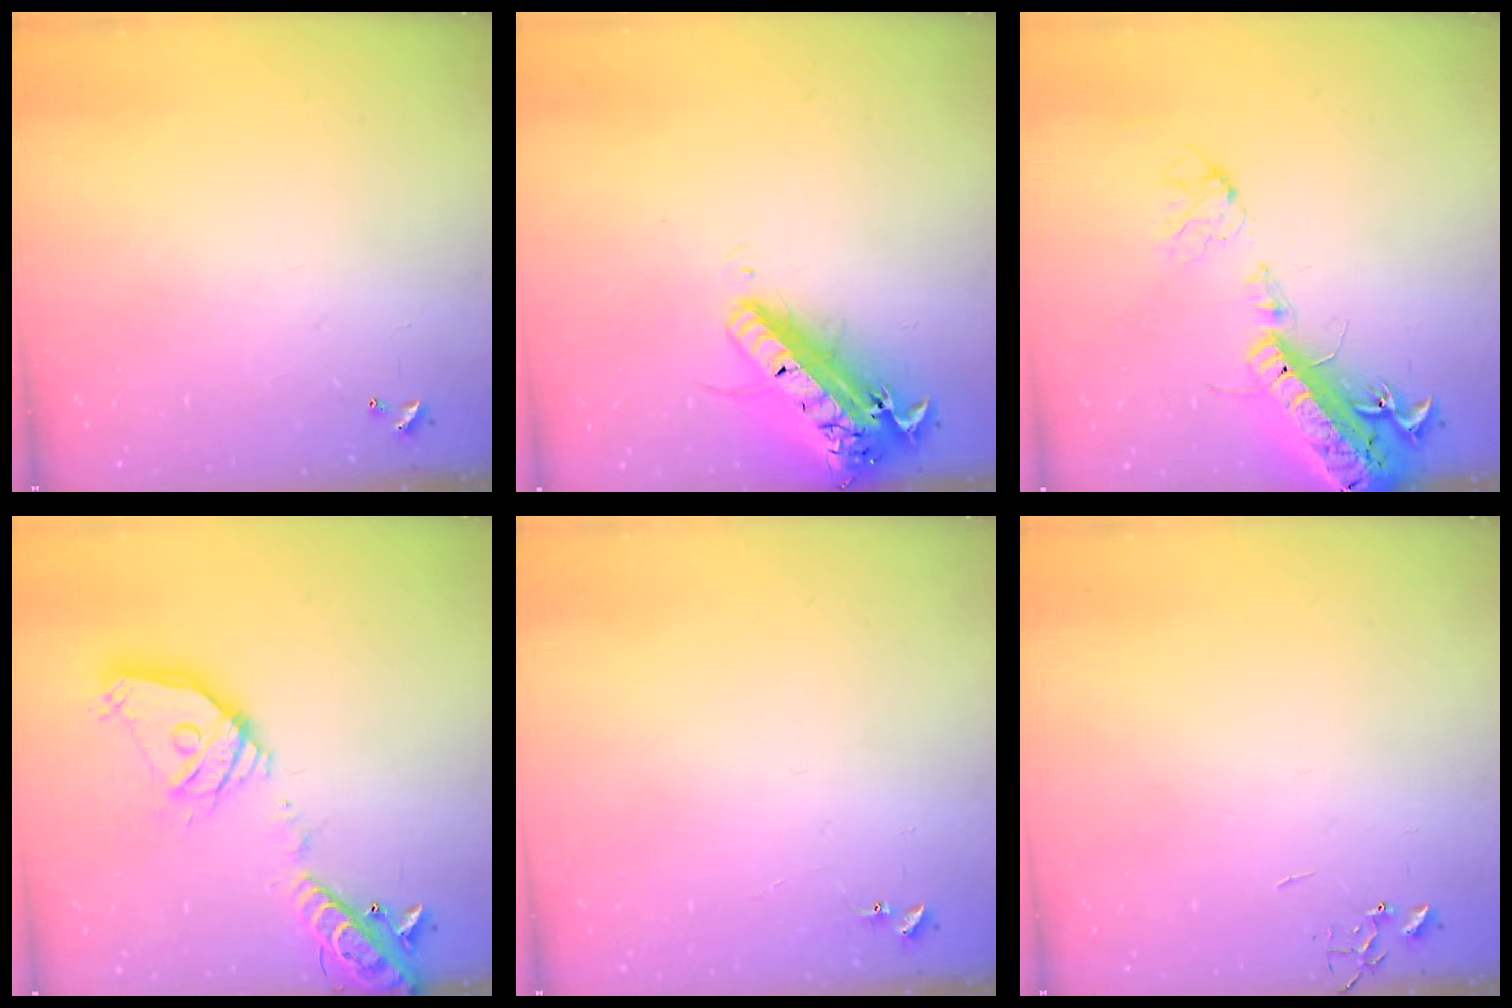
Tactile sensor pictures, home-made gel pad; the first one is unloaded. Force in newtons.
{"total": 21.3, "press": 20.9, "slide": 4.2}
{"total": 20.3, "press": 19.8, "slide": 4.4}
{"total": 21.9, "press": 21.6, "slide": 3.8}
{"total": 5.4, "press": 5.4, "slide": 0.6}
{"total": 0.0}